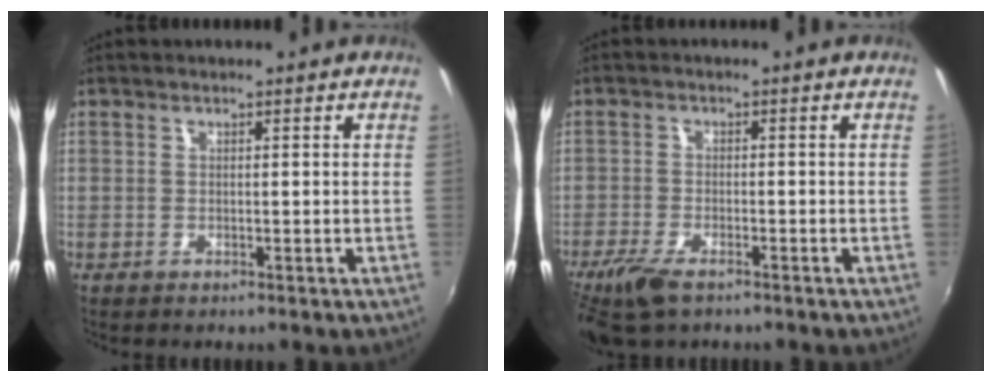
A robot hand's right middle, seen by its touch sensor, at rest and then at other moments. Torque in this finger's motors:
{"motor_torque": [0.70, -0.73, 0.17, 0.10]}